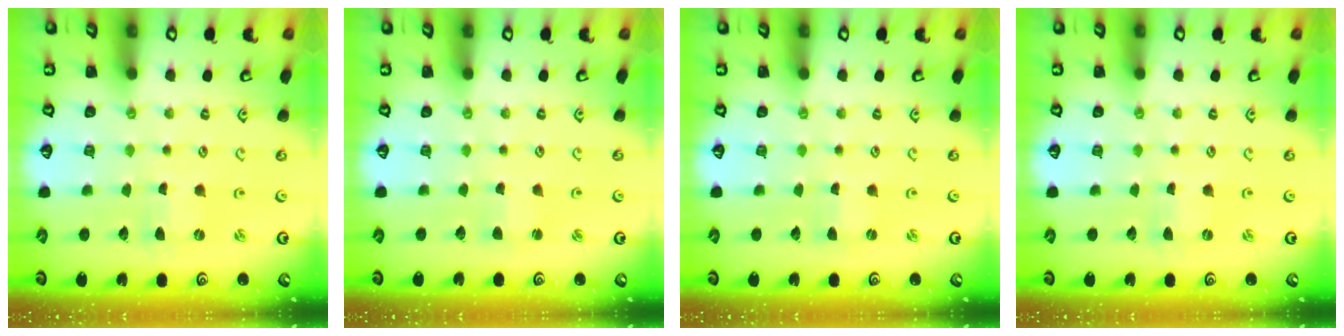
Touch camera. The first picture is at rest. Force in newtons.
{"total": 1.5, "press": 1.5, "slide": 0.2}
{"total": 0.0}
{"total": 0.0}